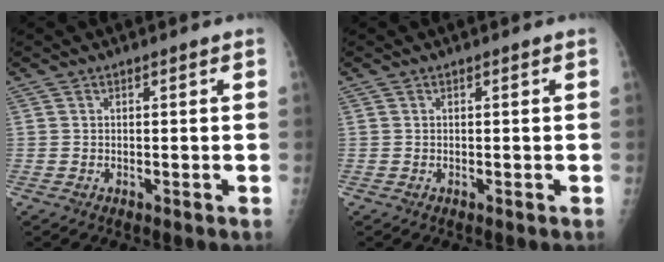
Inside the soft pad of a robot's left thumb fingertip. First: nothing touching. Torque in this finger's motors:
{"motor_torque": [0.01, 0.01, -0.02, -0.04, 0.00]}